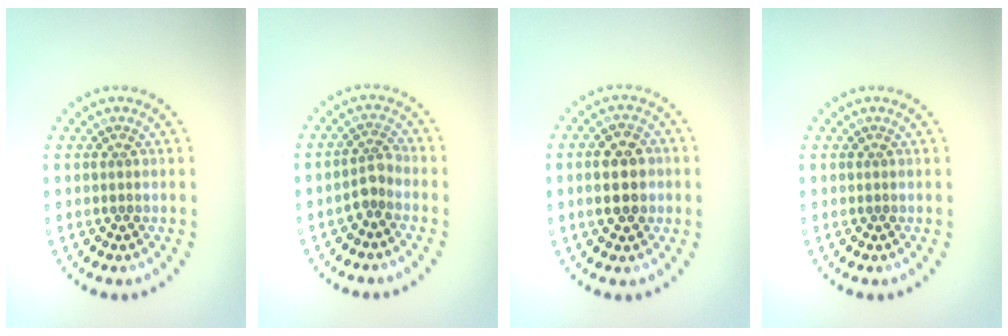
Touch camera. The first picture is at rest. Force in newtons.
{"total": 1.9, "press": 1.4, "slide": 1.2}
{"total": 4.1, "press": 4.1, "slide": 0.2}
{"total": 0.0}